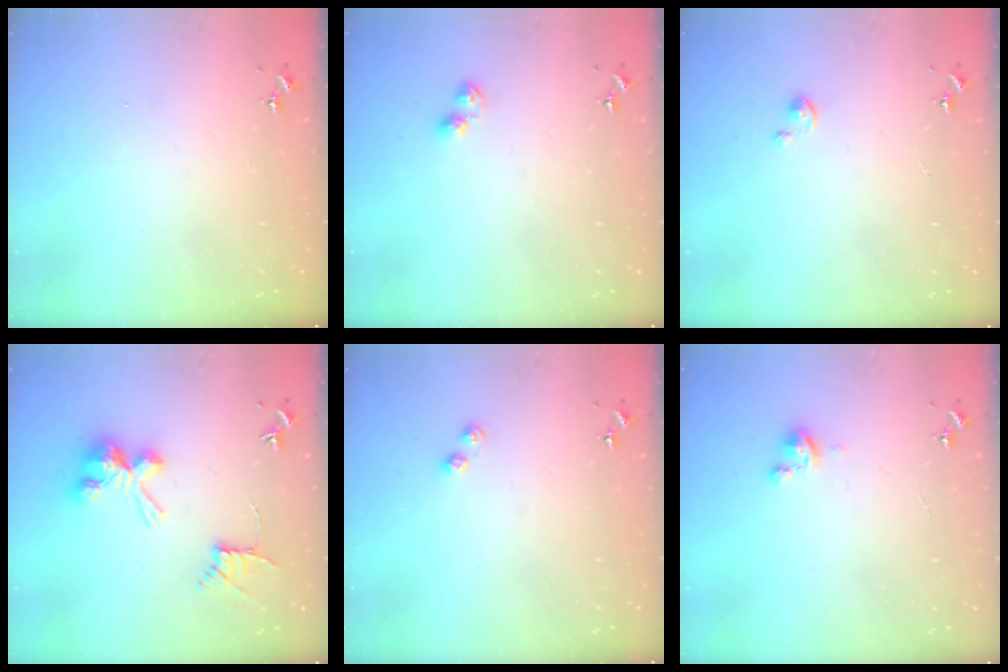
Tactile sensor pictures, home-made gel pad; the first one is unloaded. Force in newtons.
{"total": 3.8, "press": 3.7, "slide": 0.4}
{"total": 1.1, "press": 1.1, "slide": 0.3}
{"total": 11.9, "press": 11.8, "slide": 0.6}
{"total": 3.4, "press": 3.4, "slide": 0.4}
{"total": 2.8, "press": 2.8, "slide": 0.3}